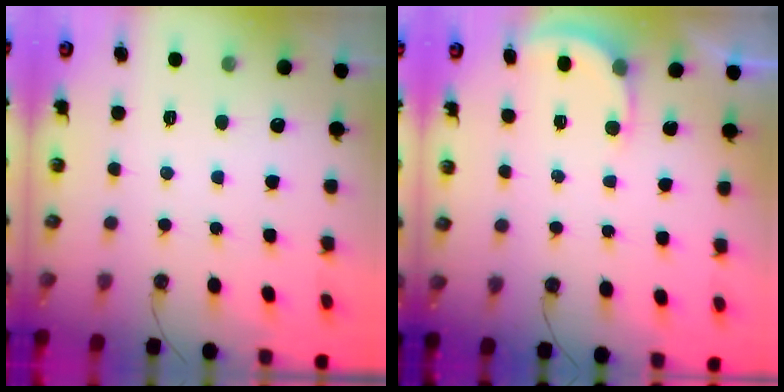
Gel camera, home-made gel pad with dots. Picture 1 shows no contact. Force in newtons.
{"total": 2.7, "press": 2.7, "slide": 0.2}